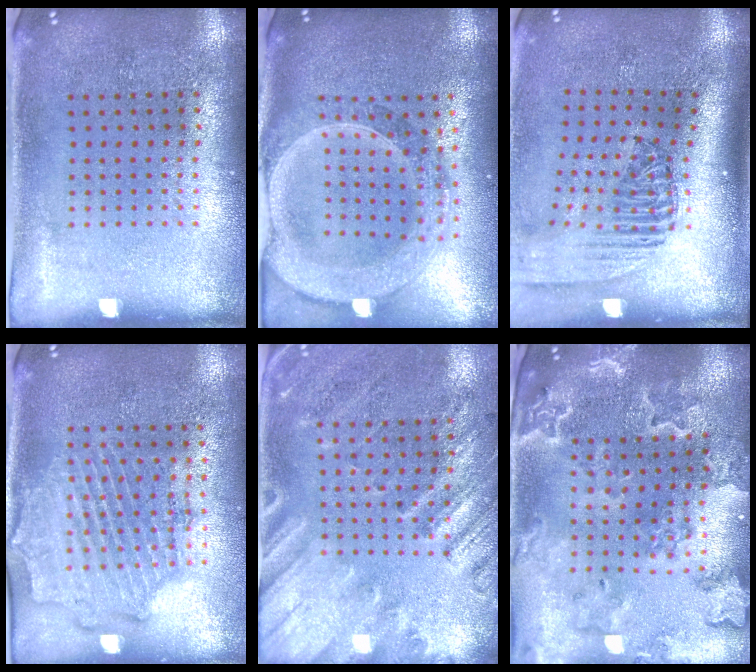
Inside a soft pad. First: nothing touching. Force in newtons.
{"total": 2.8, "press": 2.4, "slide": 1.4}
{"total": 2.4, "press": 1.8, "slide": 1.6}
{"total": 1.8, "press": 1.7, "slide": 0.7}
{"total": 2.5, "press": 2.0, "slide": 1.6}
{"total": 2.2, "press": 2.1, "slide": 0.4}